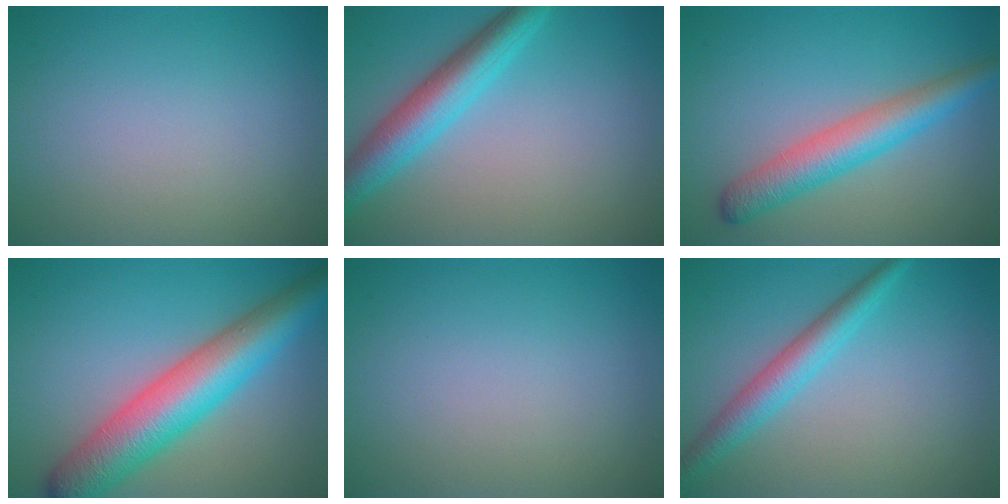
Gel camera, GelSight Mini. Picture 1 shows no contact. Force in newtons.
{"total": 5.2, "press": 5.2, "slide": 0.2}
{"total": 4.9, "press": 4.9, "slide": 0.1}
{"total": 9.0, "press": 9.0, "slide": 0.2}
{"total": 0.0}
{"total": 3.5, "press": 3.5, "slide": 0.0}